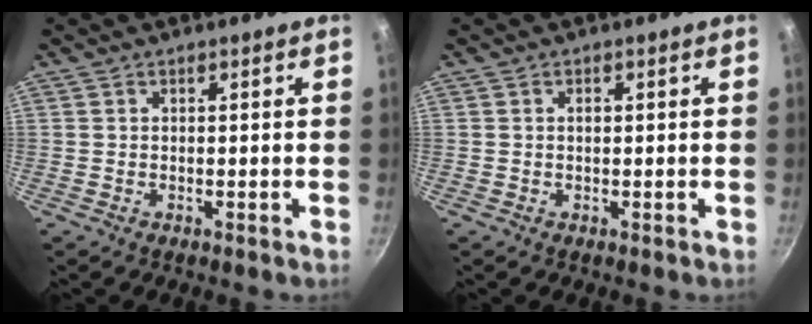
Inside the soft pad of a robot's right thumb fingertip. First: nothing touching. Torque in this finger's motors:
{"motor_torque": [-0.33, 0.53, 0.23, -0.09, 0.00]}